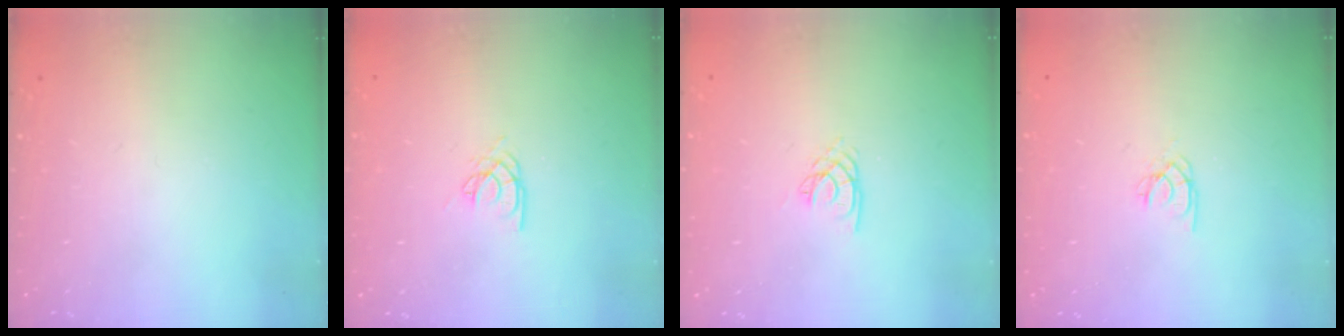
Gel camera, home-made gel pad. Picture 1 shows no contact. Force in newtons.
{"total": 4.5, "press": 4.5, "slide": 0.3}
{"total": 2.1, "press": 2.1, "slide": 0.3}
{"total": 1.9, "press": 1.9, "slide": 0.2}